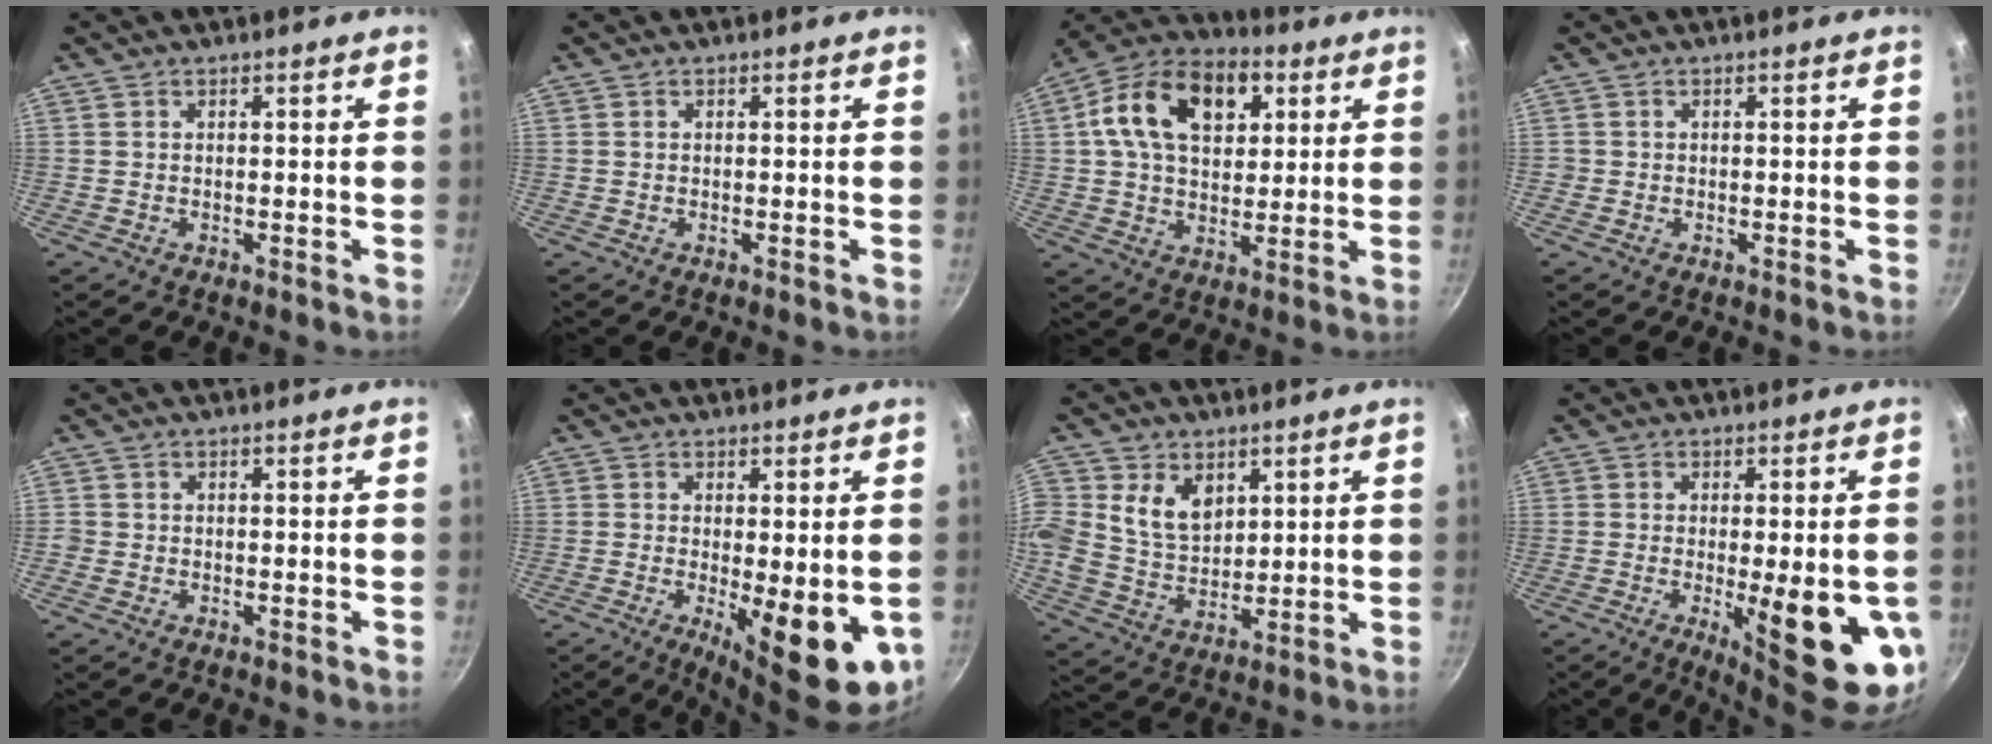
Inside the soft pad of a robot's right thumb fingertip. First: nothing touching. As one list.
[{"total": 0.0}, {"total": 17.8, "force": [5.5, 11.6, 12.3], "torque": [-0.182, 0.010, 0.078]}, {"total": 0.6, "force": [-0.2, 0.6, 0.1], "torque": [0.001, 0.001, -0.005]}, {"total": 0.9, "force": [-0.4, 0.9, 0.2], "torque": [-0.003, 0.001, -0.008]}, {"total": 12.5, "force": [-2.8, 4.2, 11.5], "torque": [-0.140, -0.011, -0.024]}, {"total": 10.6, "force": [3.6, 8.1, 5.9], "torque": [-0.091, -0.018, 0.069]}, {"total": 15.7, "force": [-3.7, 4.3, 14.6], "torque": [-0.173, -0.009, -0.039]}]